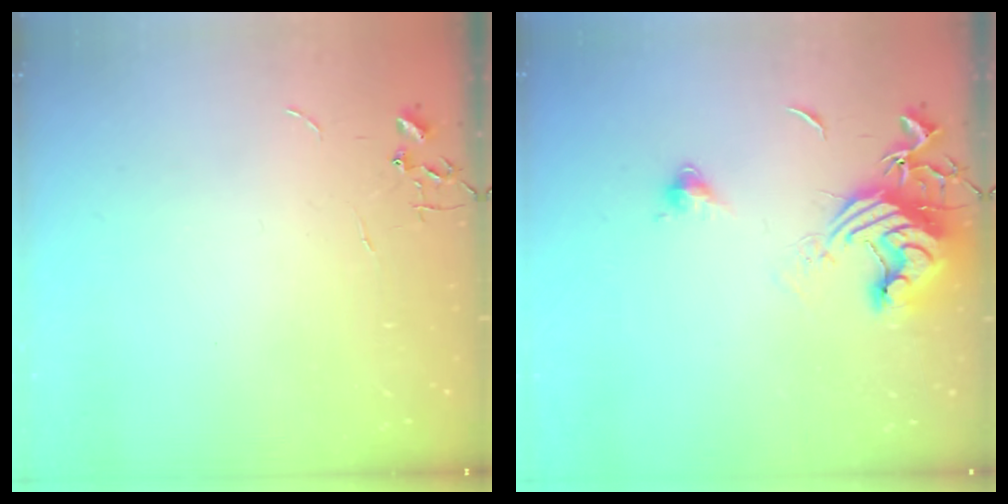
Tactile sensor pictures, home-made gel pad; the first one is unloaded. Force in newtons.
{"total": 13.8, "press": 13.7, "slide": 1.8}